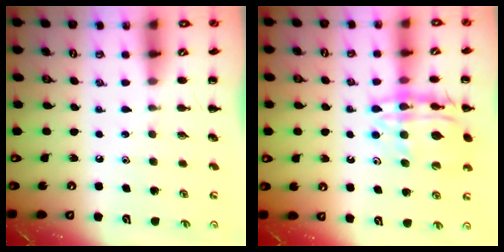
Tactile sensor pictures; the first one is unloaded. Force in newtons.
{"total": 16.3, "press": 16.1, "slide": 2.3}